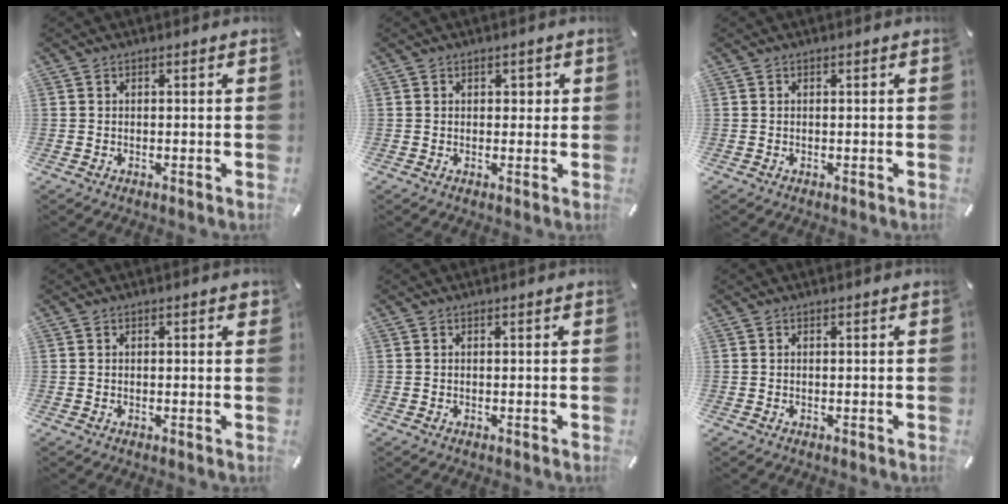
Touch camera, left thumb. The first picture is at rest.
{"total": 1.3, "force": [0.4, 1.1, 0.6], "torque": [0.004, 0.000, 0.002]}
{"total": 0.0}
{"total": 1.0, "force": [0.4, 0.3, 0.9], "torque": [-0.009, 0.000, 0.003]}
{"total": 0.0}
{"total": 0.0}